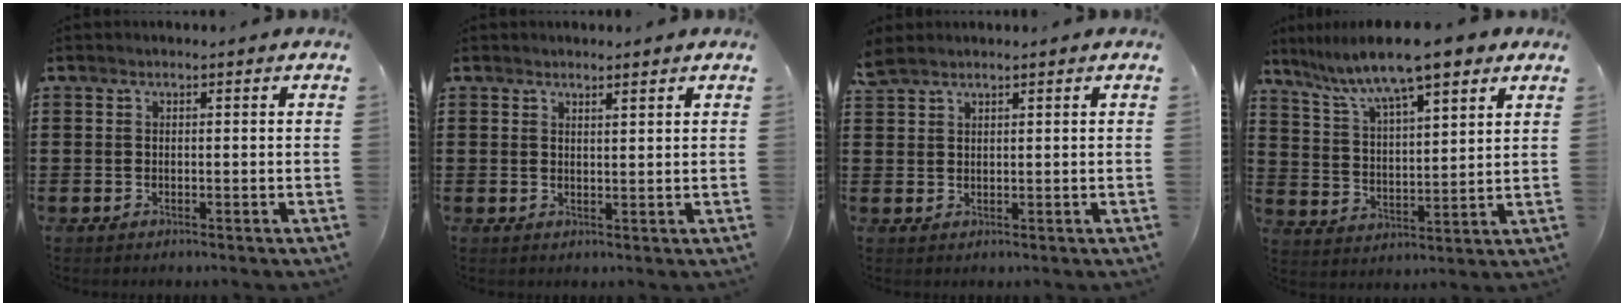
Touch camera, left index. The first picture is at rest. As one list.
[{"total": 1.7, "force": [1.6, 0.1, 0.7], "torque": [-0.016, 0.000, 0.031]}, {"total": 2.2, "force": [2.0, 0.6, 0.9], "torque": [-0.021, 0.002, 0.038]}, {"total": 10.1, "force": [8.0, 1.5, 6.0], "torque": [-0.143, -0.025, 0.134]}]